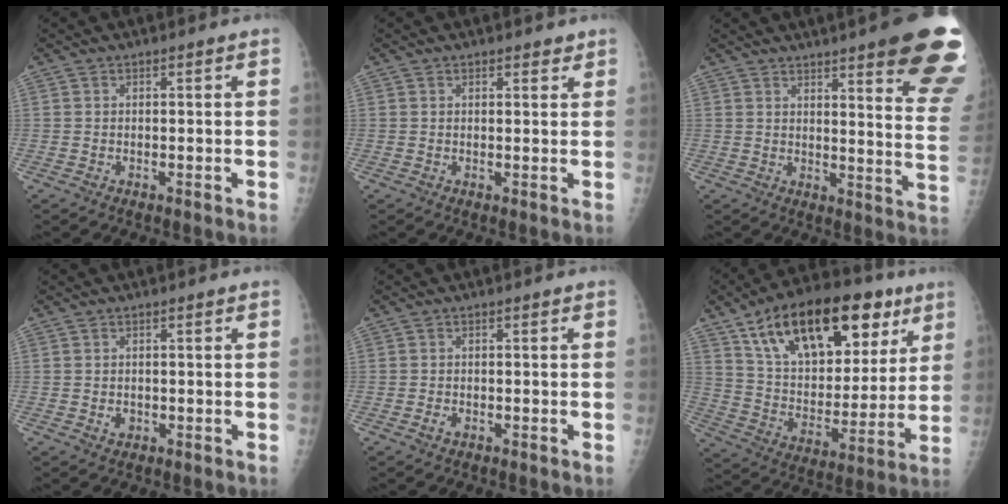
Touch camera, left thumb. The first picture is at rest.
{"total": 1.5, "force": [1.2, 0.7, 0.5], "torque": [0.004, -0.007, 0.013]}
{"total": 20.8, "force": [13.3, 3.2, 15.7], "torque": [-0.163, -0.064, 0.156]}
{"total": 1.4, "force": [-0.2, 1.2, 0.7], "torque": [-0.008, 0.001, 0.001]}
{"total": 1.1, "force": [-0.5, 0.7, 0.7], "torque": [-0.012, 0.000, -0.008]}
{"total": 27.3, "force": [14.3, 14.2, 18.4], "torque": [-0.254, -0.014, 0.237]}